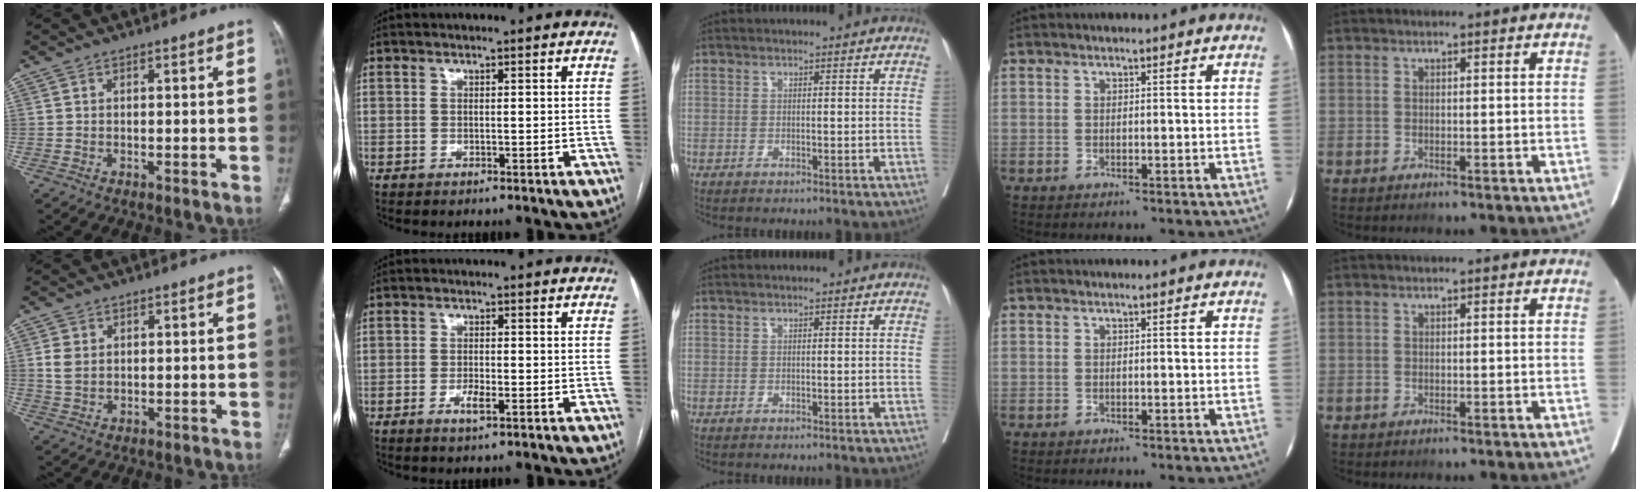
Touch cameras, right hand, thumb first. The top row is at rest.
{"thumb": {"total": 3.4, "force": [0.8, 2.6, 2.1], "torque": [-0.040, -0.001, 0.019]}, "index": {"total": 2.5, "force": [-1.2, 0.6, 2.1], "torque": [-0.040, 0.000, -0.020]}}